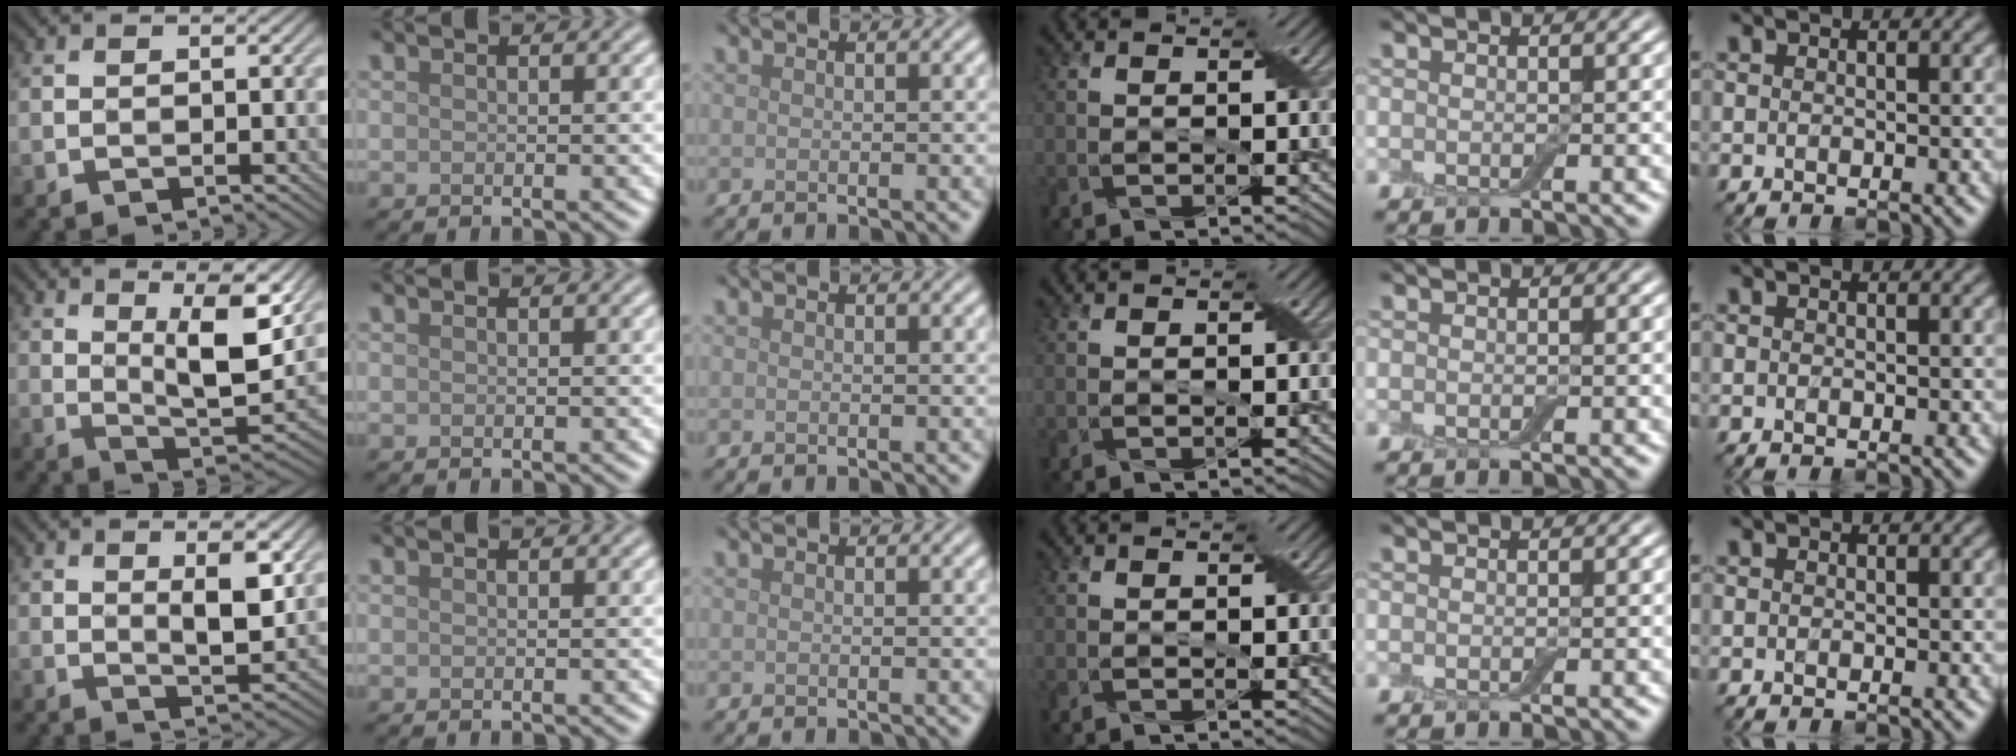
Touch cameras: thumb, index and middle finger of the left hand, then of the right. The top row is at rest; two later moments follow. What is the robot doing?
{"motion": "peel", "object": "adhesive wrap"}